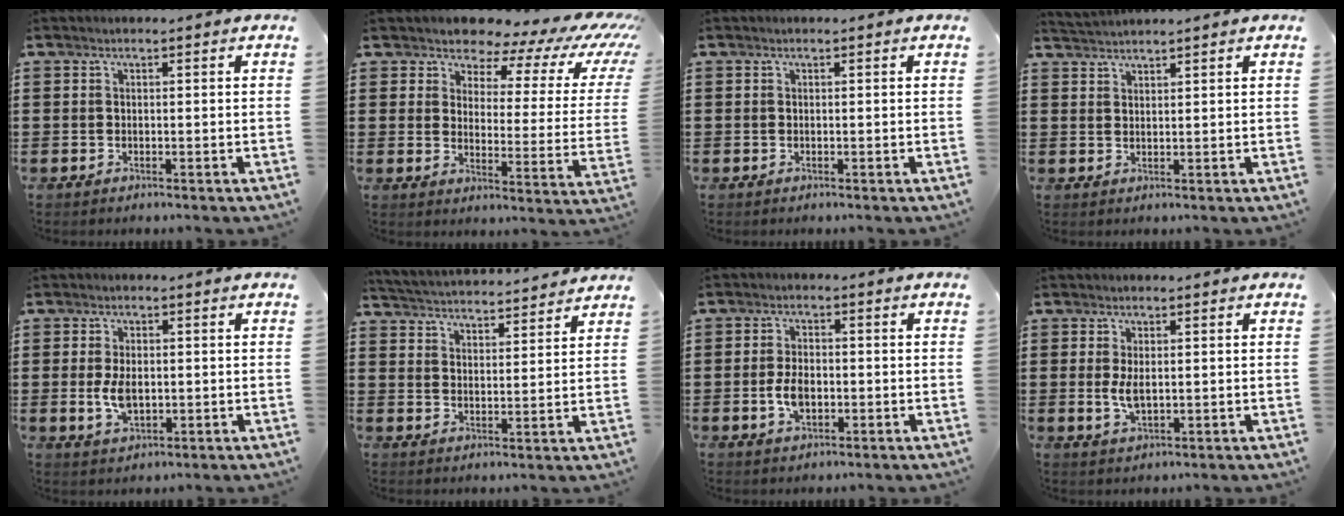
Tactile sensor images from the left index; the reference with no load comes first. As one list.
[{"total": 7.4, "force": [6.2, 2.6, 3.2], "torque": [-0.069, -0.048, 0.105]}, {"total": 0.0}, {"total": 1.7, "force": [1.7, -0.4, -0.1], "torque": [-0.003, 0.000, 0.034]}, {"total": 4.8, "force": [-0.2, 2.6, 4.0], "torque": [-0.082, -0.003, -0.007]}, {"total": 3.6, "force": [3.6, -0.4, -0.1], "torque": [-0.018, -0.029, 0.059]}, {"total": 4.5, "force": [-0.8, 2.4, 3.7], "torque": [-0.080, 0.000, -0.016]}, {"total": 3.5, "force": [0.2, 1.6, 3.1], "torque": [-0.069, 0.000, 0.002]}]